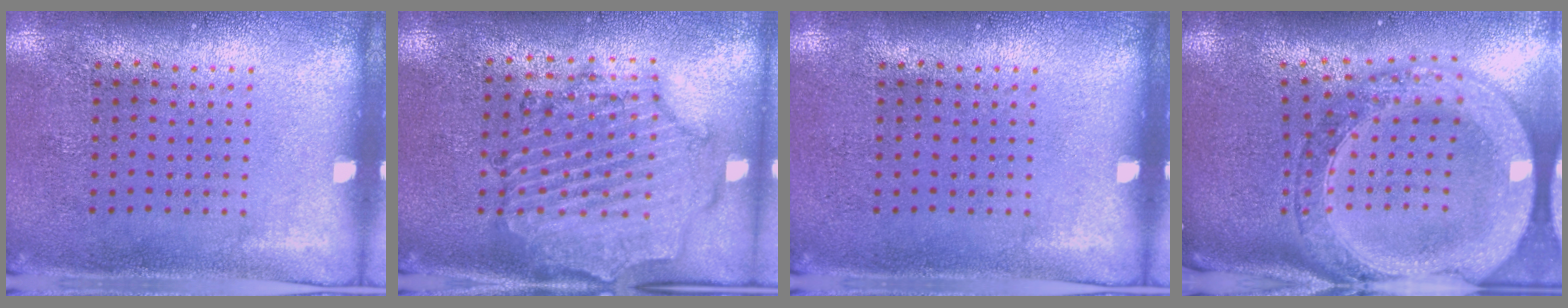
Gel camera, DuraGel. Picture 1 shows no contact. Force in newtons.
{"total": 1.7, "press": 1.6, "slide": 0.3}
{"total": 0.0}
{"total": 3.5, "press": 2.8, "slide": 2.1}